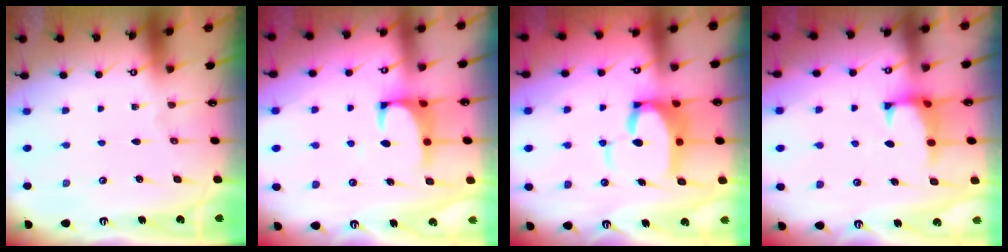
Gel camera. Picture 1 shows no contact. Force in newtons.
{"total": 1.6, "press": 1.4, "slide": 0.8}
{"total": 9.9, "press": 9.8, "slide": 1.1}
{"total": 1.5, "press": 1.3, "slide": 0.7}